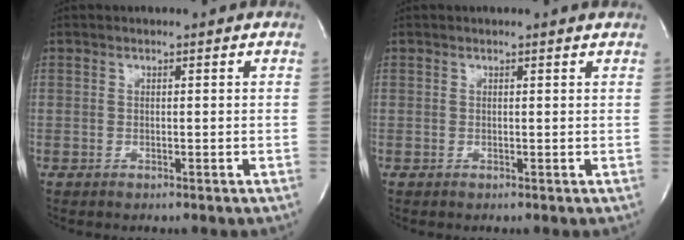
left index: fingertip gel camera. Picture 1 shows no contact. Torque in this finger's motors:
{"motor_torque": [0.17, -0.18, -0.02, -0.01]}